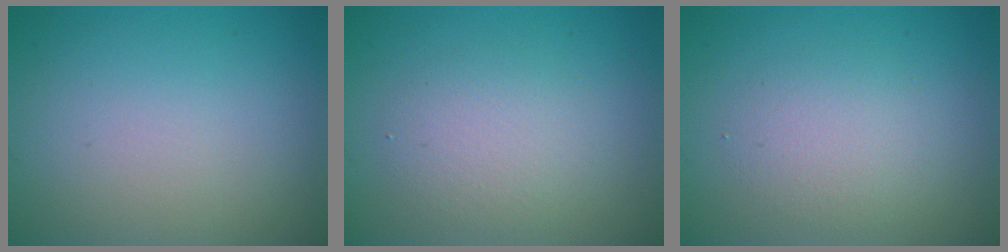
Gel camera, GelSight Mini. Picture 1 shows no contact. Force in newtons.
{"total": 2.9, "press": 2.8, "slide": 0.3}
{"total": 2.5, "press": 2.5, "slide": 0.2}